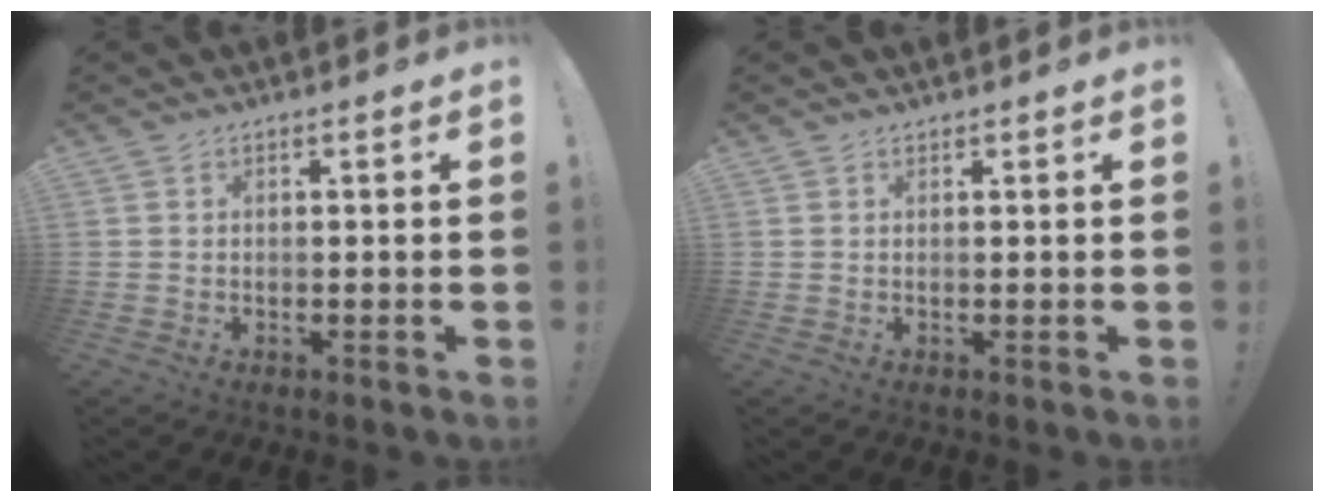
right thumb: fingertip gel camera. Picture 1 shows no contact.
{"total": 0.6, "force": [0.5, 0.2, -0.3], "torque": [0.008, -0.001, 0.008]}